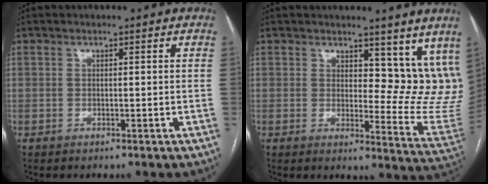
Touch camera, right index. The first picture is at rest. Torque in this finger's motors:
{"motor_torque": [-0.05, 0.03, 0.00, 0.00]}